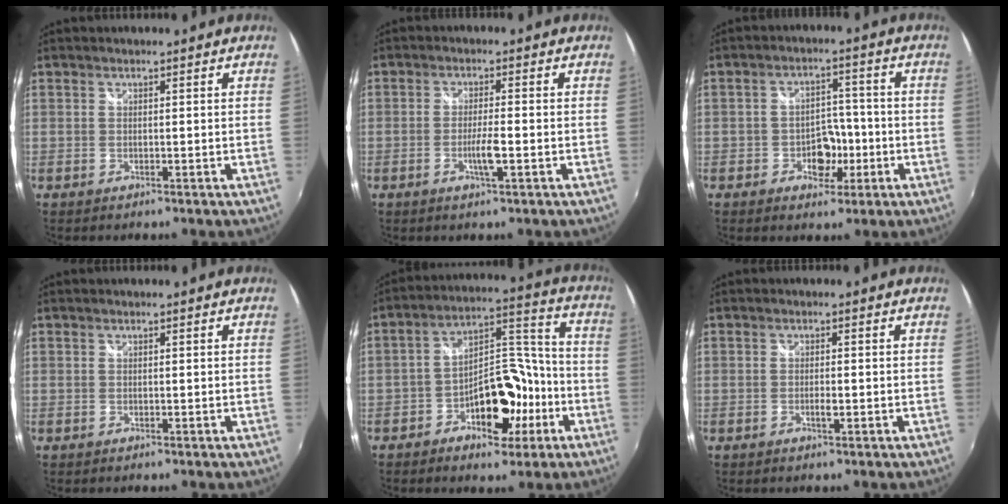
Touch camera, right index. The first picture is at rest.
{"total": 3.7, "force": [-1.4, 0.1, 3.4], "torque": [-0.065, -0.004, -0.026]}
{"total": 6.6, "force": [-2.4, 4.9, 3.8], "torque": [-0.067, 0.008, -0.033]}
{"total": 0.0}
{"total": 13.5, "force": [-6.3, 7.5, 9.3], "torque": [-0.152, 0.037, -0.093]}
{"total": 1.4, "force": [-0.6, 0.5, 1.2], "torque": [-0.024, 0.001, -0.011]}